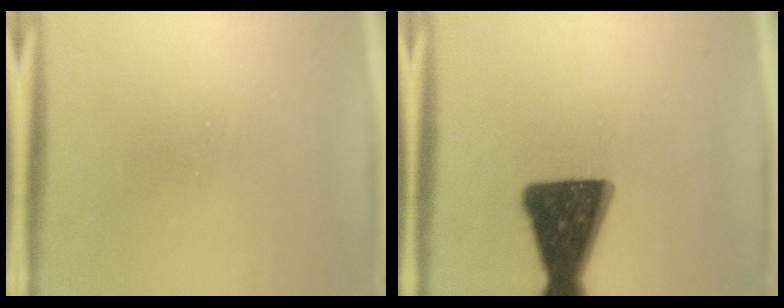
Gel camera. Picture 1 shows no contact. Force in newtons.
{"total": 15.9}